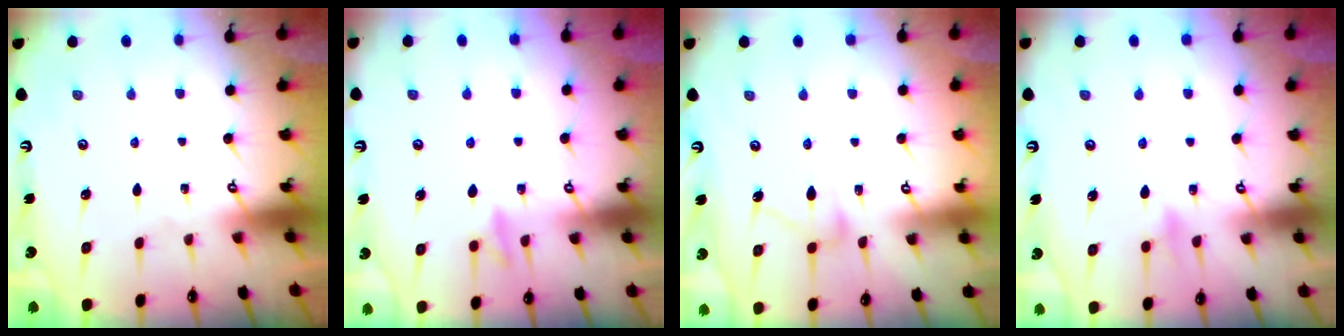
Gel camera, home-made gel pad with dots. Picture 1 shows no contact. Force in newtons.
{"total": 8.4, "press": 8.3, "slide": 1.7}
{"total": 10.2, "press": 10.2, "slide": 0.6}
{"total": 7.2, "press": 7.1, "slide": 0.8}